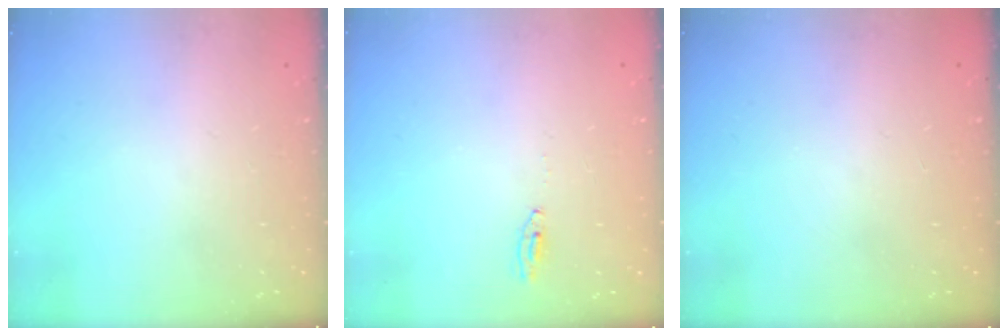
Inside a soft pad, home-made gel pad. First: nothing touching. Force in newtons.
{"total": 2.0, "press": 2.0, "slide": 0.2}
{"total": 0.0}